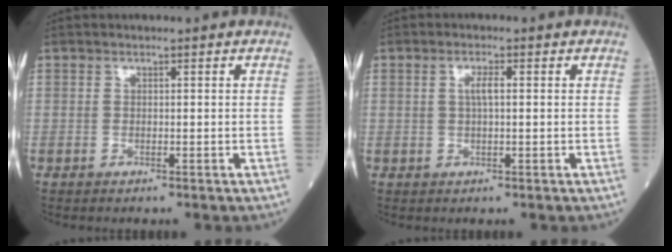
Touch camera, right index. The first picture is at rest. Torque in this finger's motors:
{"motor_torque": [0.05, 0.05, 0.02, 0.01]}